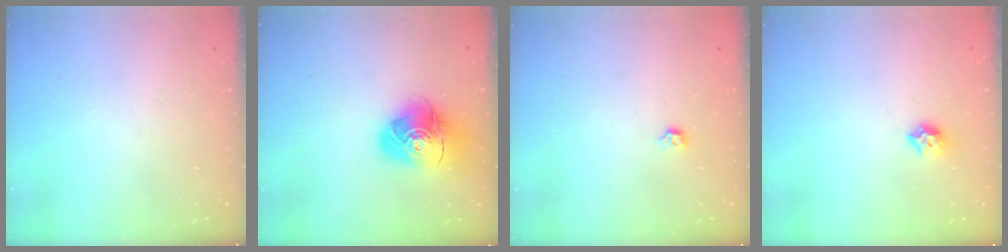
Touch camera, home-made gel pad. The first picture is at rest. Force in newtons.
{"total": 13.7, "press": 13.6, "slide": 1.6}
{"total": 2.8, "press": 2.7, "slide": 0.8}
{"total": 7.5, "press": 7.4, "slide": 0.8}